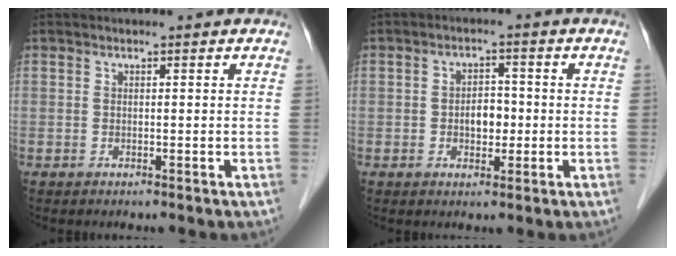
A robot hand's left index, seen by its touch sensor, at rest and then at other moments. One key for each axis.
{"total": 3.5, "fx": -0.5, "fy": 2.2, "fz": 2.7, "tx": -0.043, "ty": 0.008, "tz": -0.005}